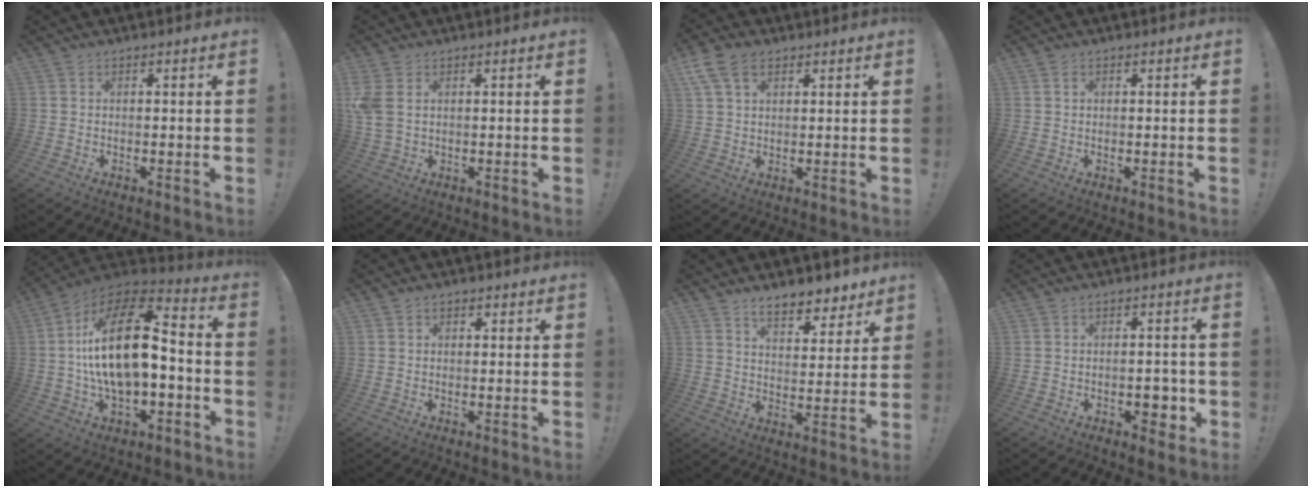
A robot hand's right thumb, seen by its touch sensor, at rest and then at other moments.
{"total": 5.4, "force": [1.7, 3.4, 3.9], "torque": [-0.092, -0.005, 0.034]}
{"total": 8.1, "force": [4.1, 5.2, 4.6], "torque": [-0.080, -0.001, 0.082]}
{"total": 0.7, "force": [0.4, 0.4, 0.3], "torque": [-0.008, 0.002, 0.008]}
{"total": 21.8, "force": [1.3, 11.0, 18.8], "torque": [-0.334, 0.006, 0.024]}
{"total": 1.1, "force": [0.3, 1.0, 0.4], "torque": [0.000, 0.000, 0.004]}
{"total": 9.0, "force": [7.3, 3.6, 3.7], "torque": [-0.043, -0.053, 0.133]}
{"total": 4.9, "force": [-1.4, 3.5, 3.1], "torque": [-0.023, 0.006, -0.023]}